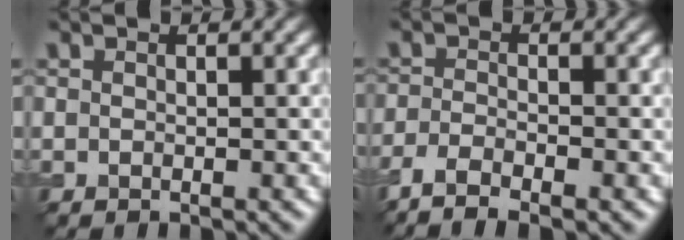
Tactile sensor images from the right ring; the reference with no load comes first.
{"total": 4.4, "force": [-3.1, 1.1, 2.9], "torque": [-0.058, -0.009, -0.064]}